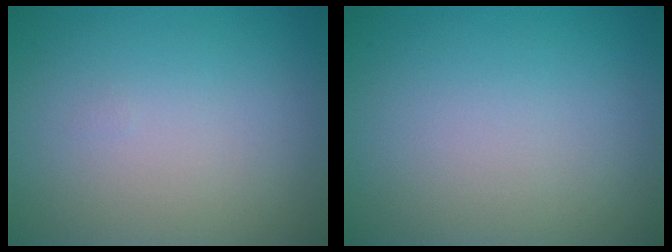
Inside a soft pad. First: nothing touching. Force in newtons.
{"total": 0.0}